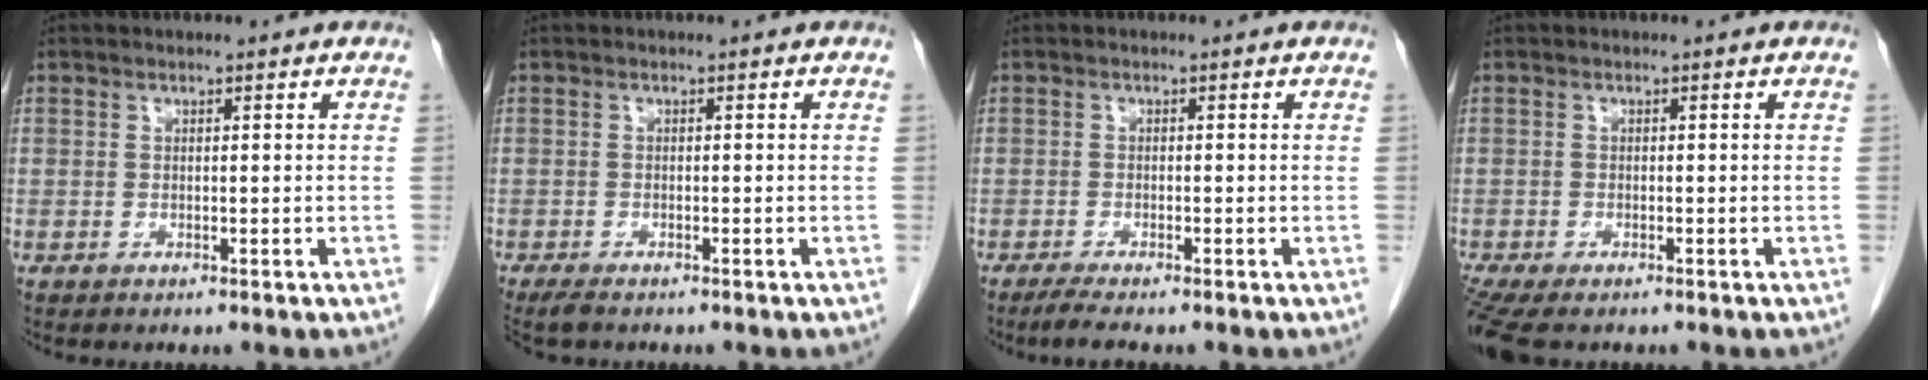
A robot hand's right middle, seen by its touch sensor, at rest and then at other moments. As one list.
[{"total": 2.7, "force": [-2.2, 0.7, 1.4], "torque": [-0.028, -0.008, -0.034]}, {"total": 2.6, "force": [-2.1, -0.1, 1.5], "torque": [-0.036, -0.008, -0.041]}, {"total": 6.6, "force": [-4.9, 2.3, 3.8], "torque": [-0.083, -0.012, -0.083]}]